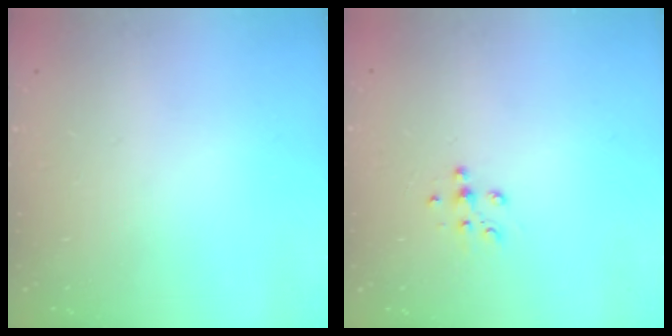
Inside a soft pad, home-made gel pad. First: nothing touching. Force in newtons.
{"total": 5.2, "press": 5.1, "slide": 1.0}